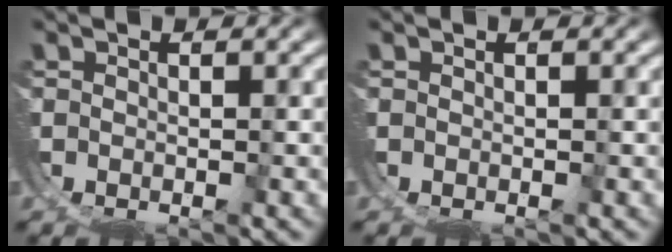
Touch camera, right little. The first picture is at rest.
{"total": 0.0}